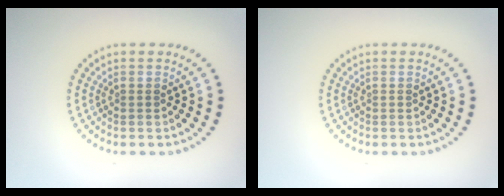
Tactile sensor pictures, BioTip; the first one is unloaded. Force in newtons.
{"total": 0.0}